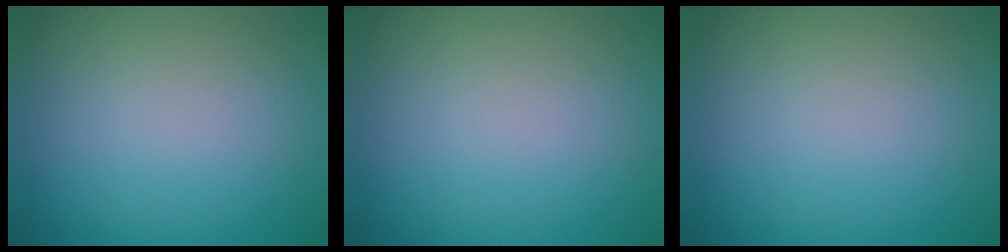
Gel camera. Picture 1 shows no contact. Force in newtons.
{"total": 0.0}
{"total": 0.0}